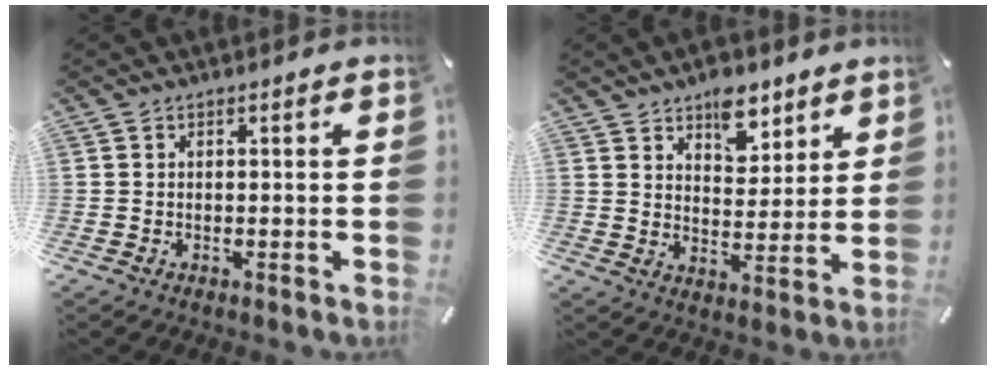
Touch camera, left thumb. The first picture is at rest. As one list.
[{"total": 8.3, "force": [5.8, 4.9, 3.2], "torque": [-0.020, -0.038, 0.098]}]